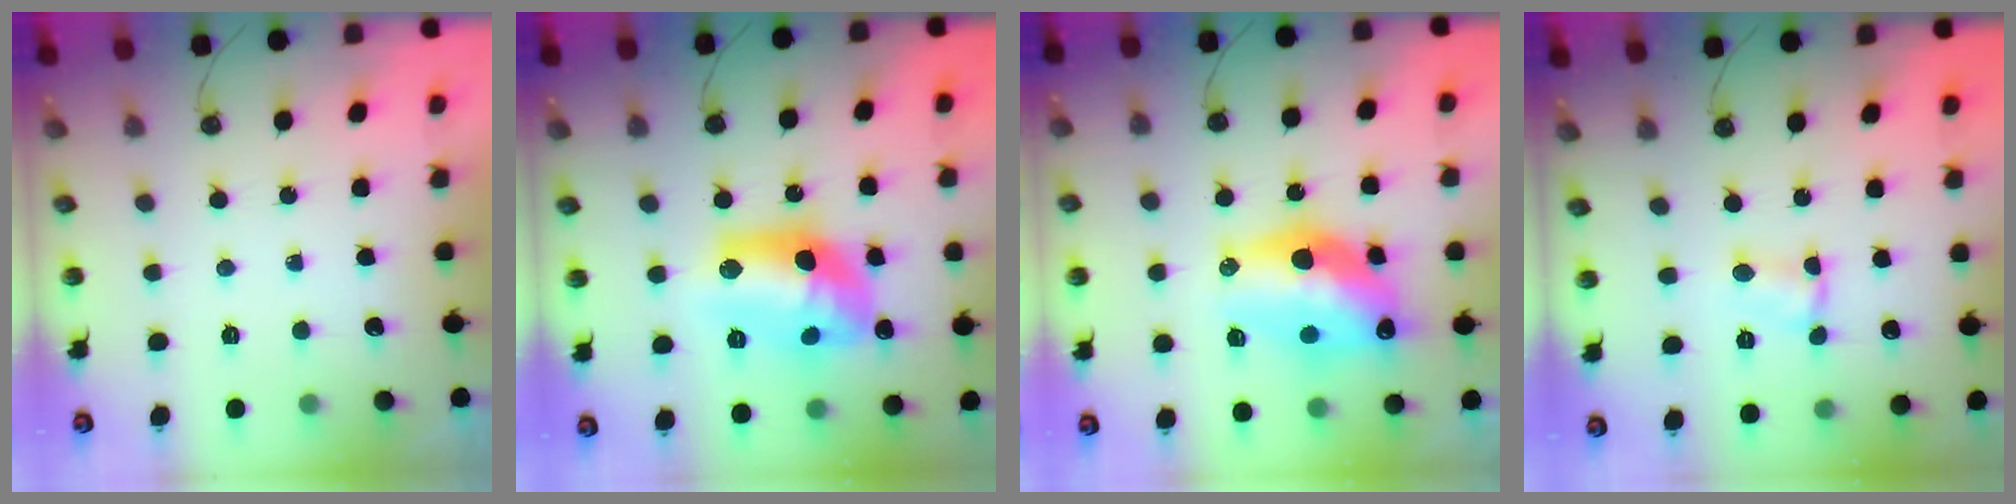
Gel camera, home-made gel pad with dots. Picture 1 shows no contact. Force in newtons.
{"total": 15.6, "press": 15.6, "slide": 1.1}
{"total": 17.8, "press": 17.1, "slide": 4.9}
{"total": 1.5, "press": 1.4, "slide": 0.2}